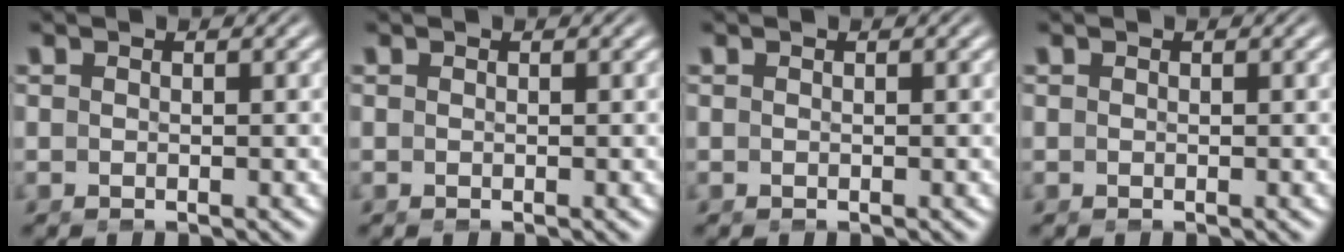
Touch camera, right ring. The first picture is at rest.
{"total": 0.0}
{"total": 0.0}
{"total": 0.0}